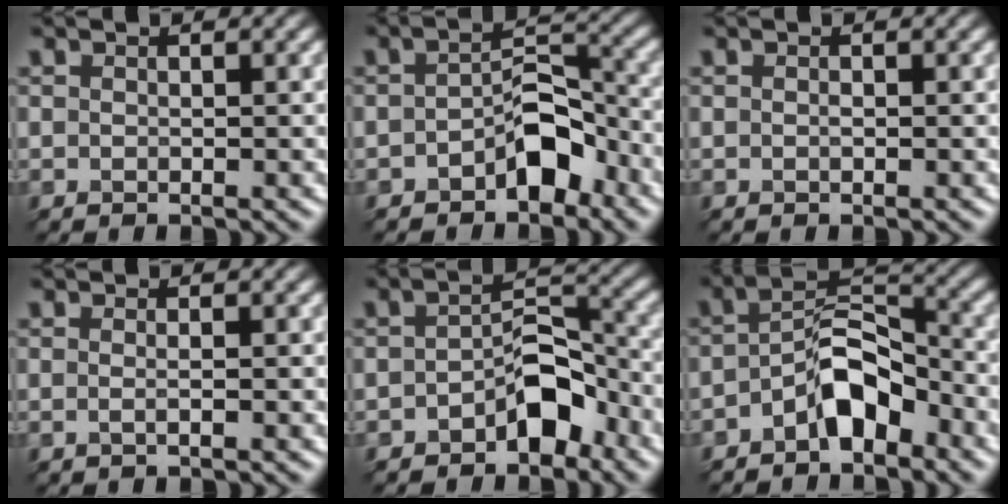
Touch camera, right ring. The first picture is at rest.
{"total": 3.6, "force": [-2.7, 1.2, 2.1], "torque": [-0.036, 0.023, -0.036]}
{"total": 0.6, "force": [-0.2, -0.5, -0.3], "torque": [-0.005, 0.003, 0.011]}
{"total": 1.1, "force": [0.4, 0.5, 0.9], "torque": [0.002, 0.004, -0.007]}
{"total": 3.8, "force": [-2.8, 1.3, 2.2], "torque": [-0.038, 0.022, -0.038]}
{"total": 4.4, "force": [-3.2, 1.4, 2.8], "torque": [-0.058, 0.019, -0.051]}